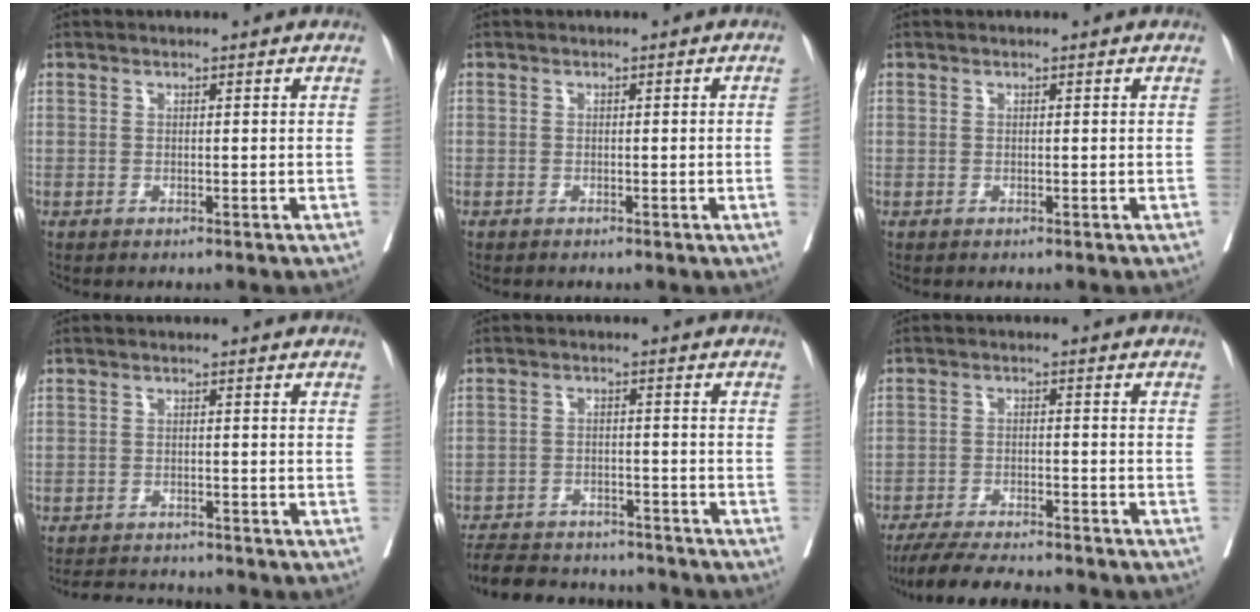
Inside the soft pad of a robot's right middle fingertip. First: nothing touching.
{"total": 1.1, "force": [-0.3, -0.4, 1.0], "torque": [-0.016, -0.001, -0.004]}
{"total": 0.0}
{"total": 5.8, "force": [-5.7, 0.6, 1.1], "torque": [-0.016, -0.006, -0.086]}
{"total": 15.4, "force": [-14.1, 4.0, 4.6], "torque": [-0.104, 0.001, -0.198]}
{"total": 13.6, "force": [-12.1, 1.7, 6.0], "torque": [-0.096, -0.021, -0.177]}